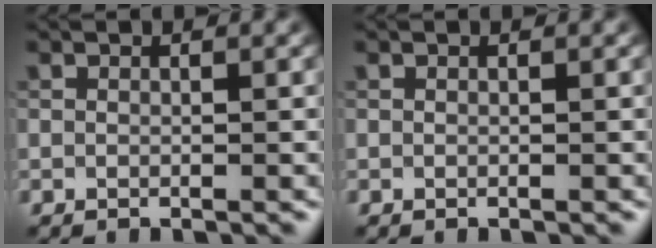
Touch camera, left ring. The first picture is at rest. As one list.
[{"total": 0.0}]